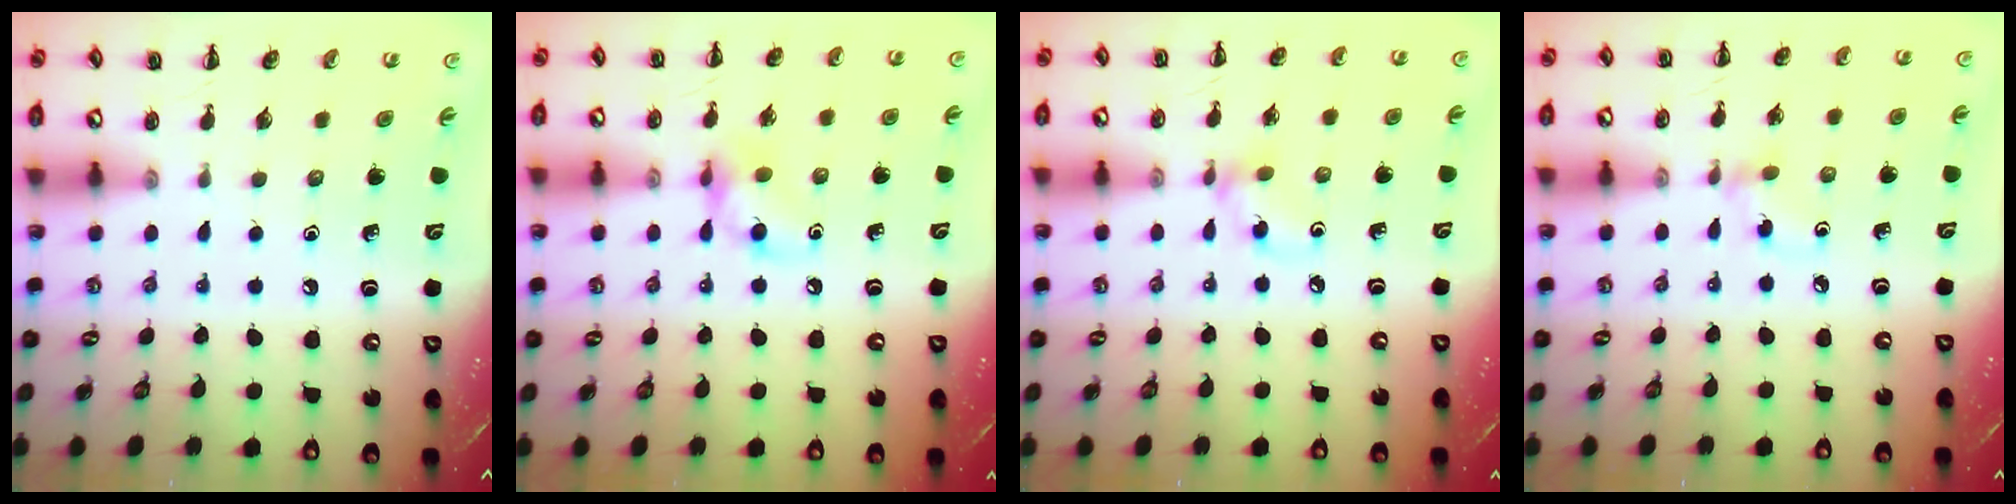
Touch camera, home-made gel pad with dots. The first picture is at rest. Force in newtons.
{"total": 8.1, "press": 8.0, "slide": 0.7}
{"total": 5.7, "press": 5.7, "slide": 0.5}
{"total": 2.8, "press": 2.6, "slide": 1.1}